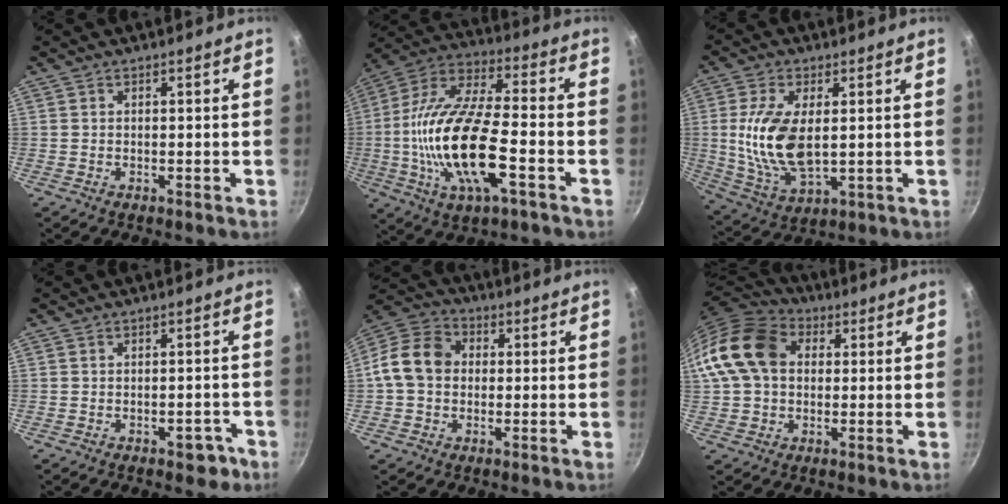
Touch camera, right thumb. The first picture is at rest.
{"total": 21.6, "force": [-5.2, 8.1, 19.4], "torque": [-0.377, 0.026, -0.110]}
{"total": 13.9, "force": [1.2, 7.1, 11.8], "torque": [-0.230, -0.012, 0.029]}
{"total": 3.5, "force": [-2.0, 1.9, 2.2], "torque": [-0.008, 0.022, -0.014]}
{"total": 11.0, "force": [0.1, 8.9, 6.5], "torque": [-0.093, 0.026, -0.020]}
{"total": 15.1, "force": [2.5, 11.3, 9.6], "torque": [-0.164, 0.027, 0.030]}